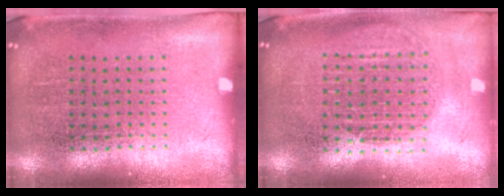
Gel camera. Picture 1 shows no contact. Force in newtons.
{"total": 1.6, "press": 1.3, "slide": 0.9}